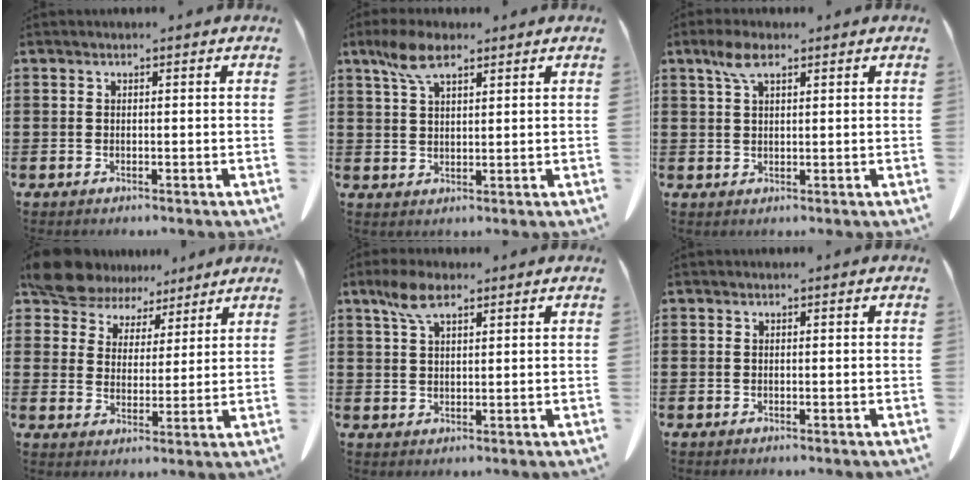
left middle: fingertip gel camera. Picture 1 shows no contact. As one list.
[{"total": 6.2, "force": [3.6, 2.2, 4.5], "torque": [-0.104, 0.001, 0.064]}, {"total": 4.0, "force": [2.2, 1.4, 3.1], "torque": [-0.068, 0.004, 0.039]}, {"total": 8.4, "force": [7.5, 3.6, 1.5], "torque": [-0.072, -0.025, 0.145]}, {"total": 5.4, "force": [3.1, 2.0, 4.0], "torque": [-0.086, 0.004, 0.057]}, {"total": 0.0}]